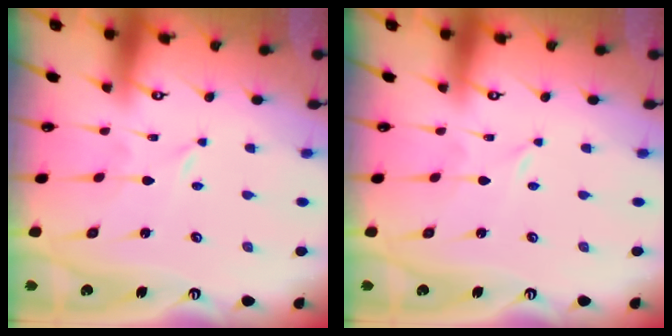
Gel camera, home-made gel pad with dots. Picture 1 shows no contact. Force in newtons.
{"total": 0.0}